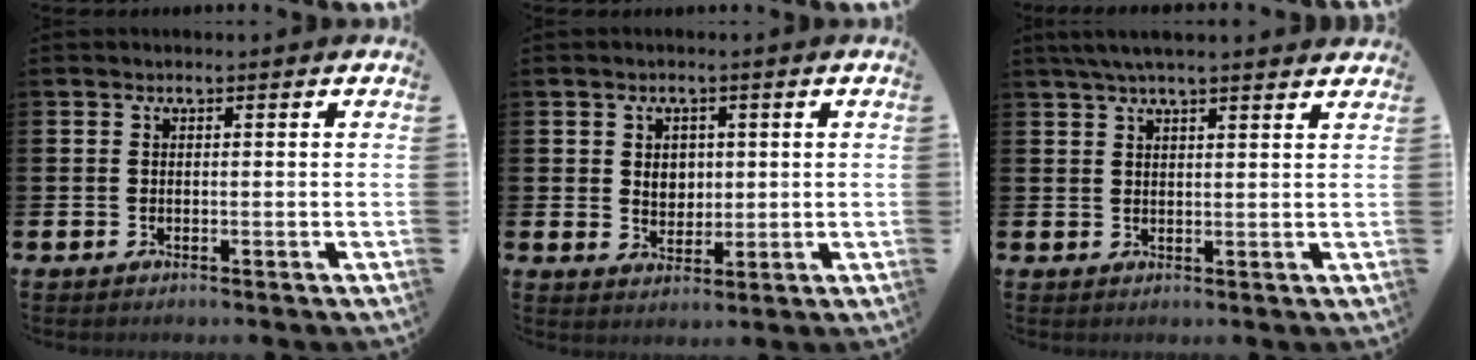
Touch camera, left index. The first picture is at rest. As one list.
[{"total": 2.8, "force": [1.2, 2.3, 1.1], "torque": [-0.005, 0.002, 0.014]}, {"total": 4.1, "force": [3.7, 0.2, 1.8], "torque": [-0.043, -0.003, 0.067]}]